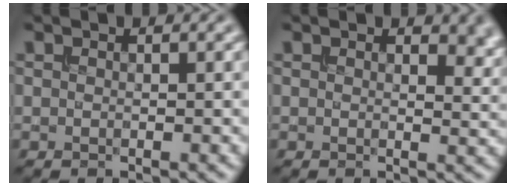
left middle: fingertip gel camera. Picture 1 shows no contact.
{"total": 2.8, "force": [1.4, 1.7, 1.8], "torque": [-0.023, -0.007, 0.020]}